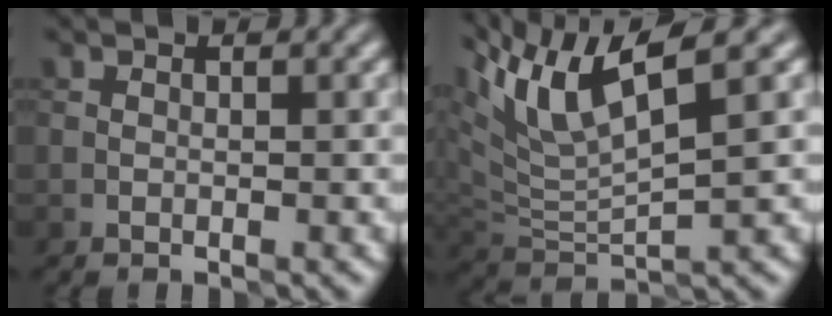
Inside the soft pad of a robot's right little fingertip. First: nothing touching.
{"total": 7.9, "force": [4.8, 1.5, 6.2], "torque": [-0.125, 0.014, 0.093]}